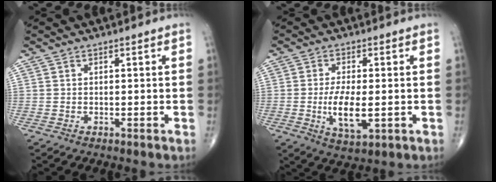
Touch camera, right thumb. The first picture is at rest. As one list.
[{"total": 8.0, "force": [-1.2, 3.2, 7.3], "torque": [-0.134, -0.014, -0.018]}]